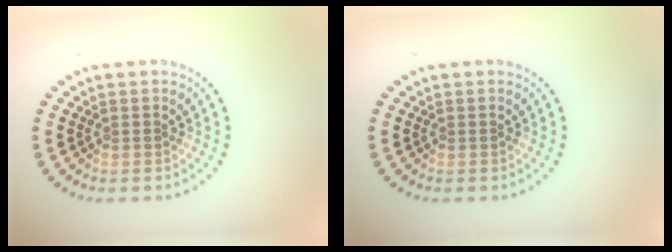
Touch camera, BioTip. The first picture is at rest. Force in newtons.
{"total": 0.0}